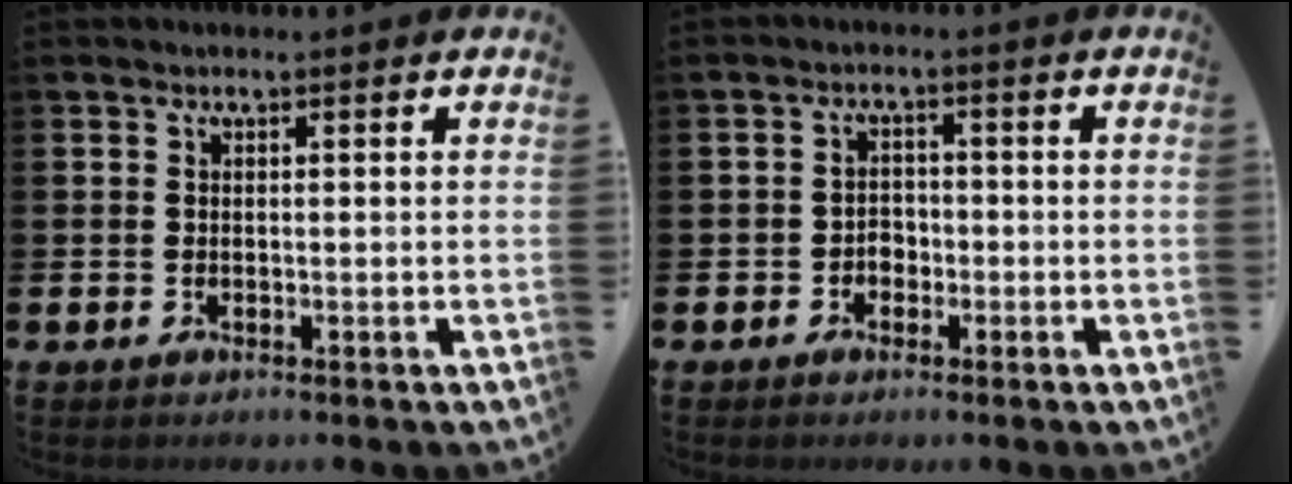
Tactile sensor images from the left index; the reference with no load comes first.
{"total": 2.1, "force": [-1.2, 1.6, 0.7], "torque": [-0.010, 0.003, -0.028]}